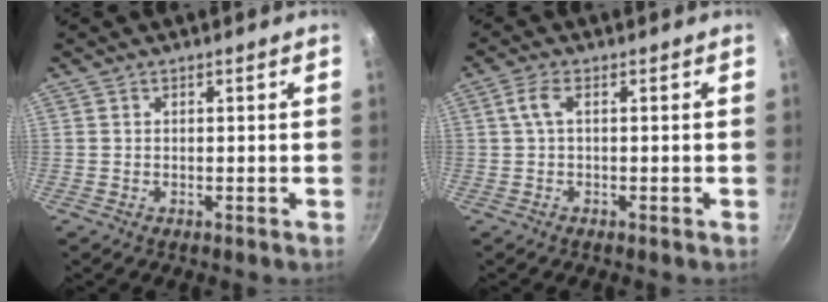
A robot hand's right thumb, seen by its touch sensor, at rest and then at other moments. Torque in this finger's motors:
{"motor_torque": [-0.34, 0.29, 0.49, -0.60, 0.02]}